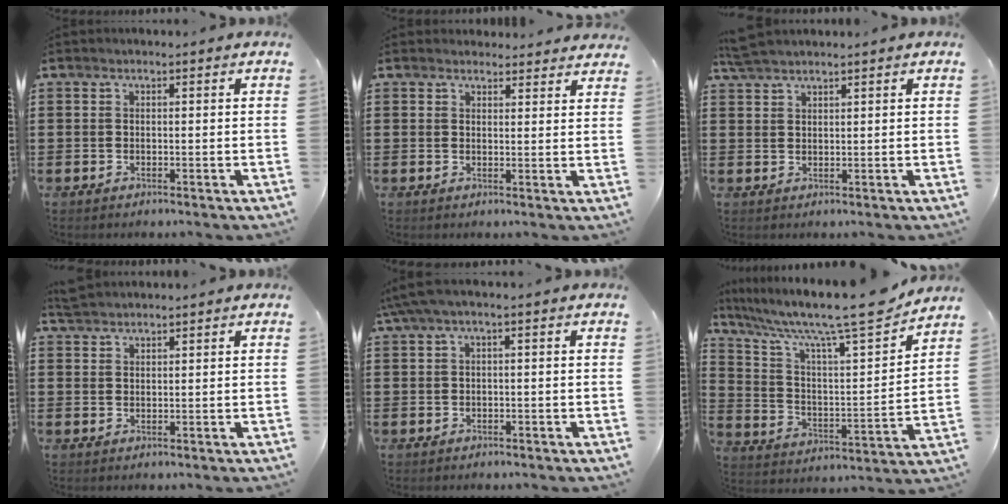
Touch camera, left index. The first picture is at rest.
{"total": 2.5, "force": [2.5, 0.5, 0.0], "torque": [0.001, -0.011, 0.046]}
{"total": 2.6, "force": [2.5, 0.2, 0.9], "torque": [-0.024, 0.001, 0.048]}
{"total": 2.0, "force": [2.0, 0.3, 0.3], "torque": [-0.011, 0.003, 0.039]}
{"total": 1.9, "force": [-0.4, 0.3, 1.8], "torque": [-0.038, -0.004, -0.011]}
{"total": 12.4, "force": [10.4, 0.9, 6.7], "torque": [-0.154, -0.070, 0.167]}